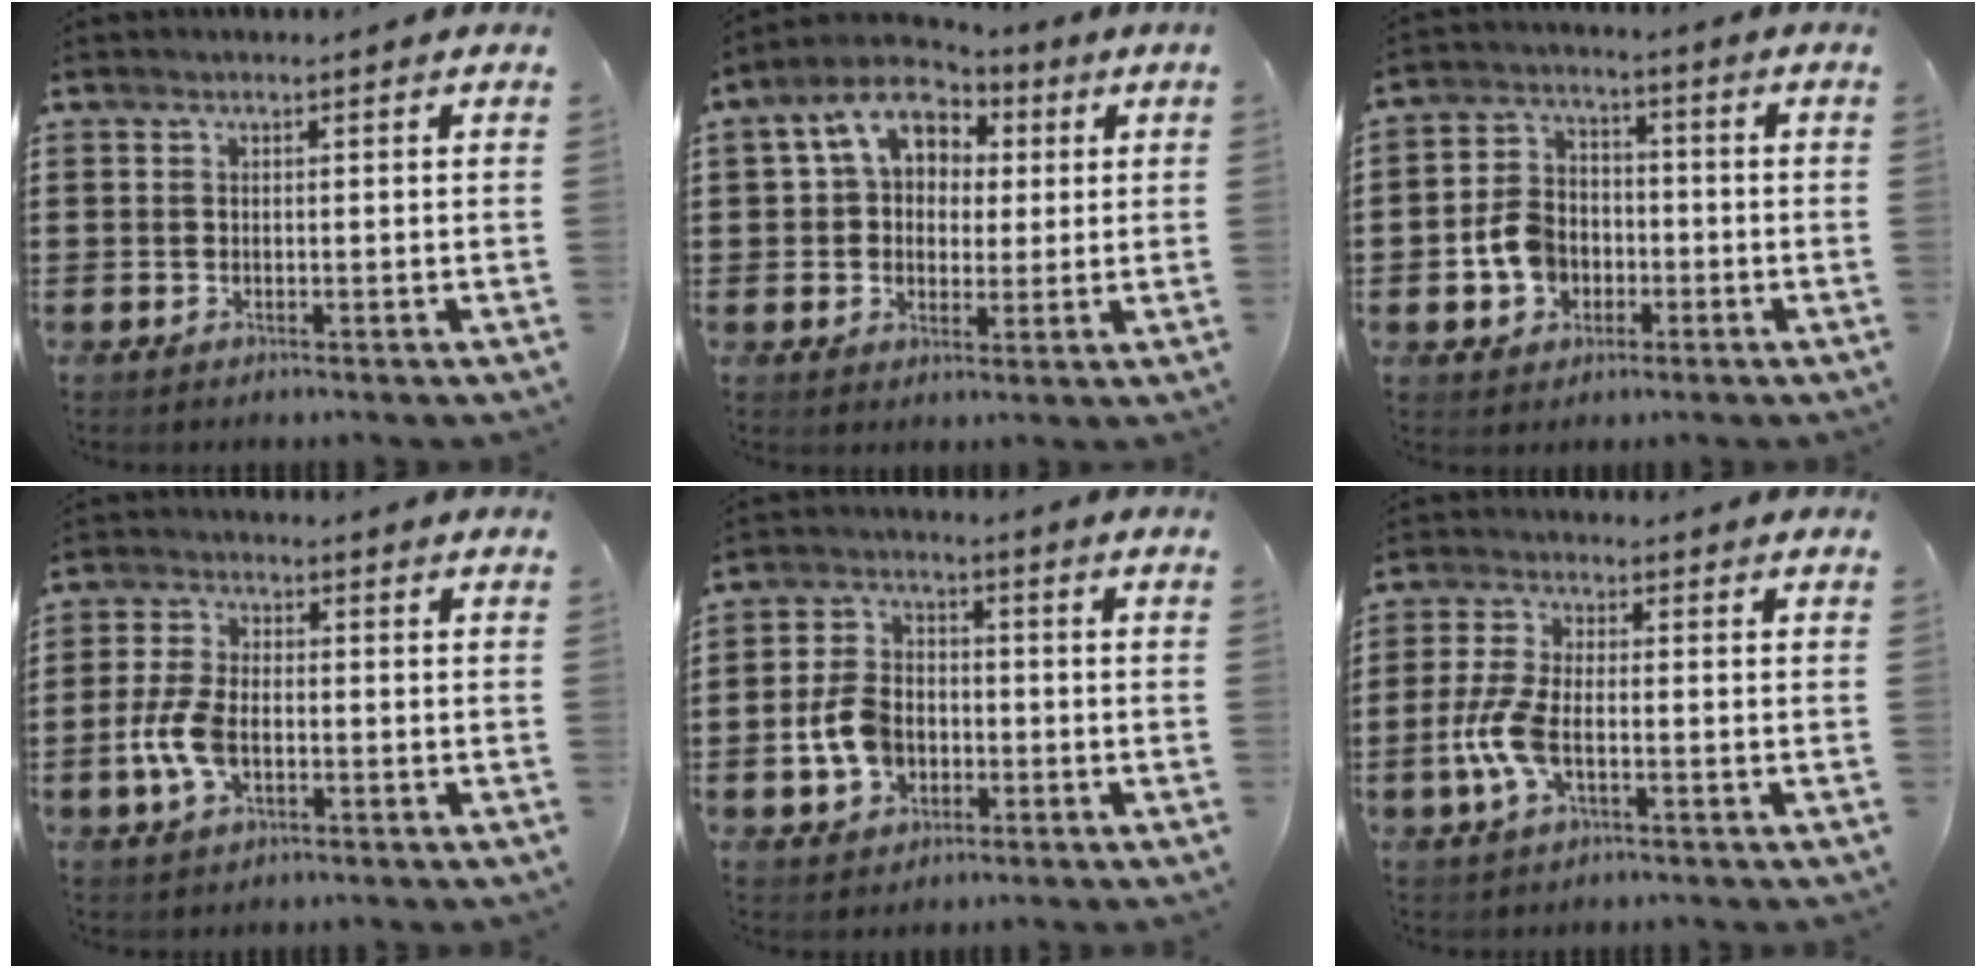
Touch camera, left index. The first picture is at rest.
{"total": 8.9, "force": [3.8, 6.7, 4.5], "torque": [-0.100, 0.004, 0.067]}
{"total": 7.1, "force": [-2.0, 5.8, 3.6], "torque": [-0.100, 0.011, -0.040]}
{"total": 6.5, "force": [-1.5, 3.3, 5.4], "torque": [-0.133, -0.006, -0.035]}
{"total": 7.2, "force": [-1.8, 5.1, 4.7], "torque": [-0.121, 0.003, -0.039]}
{"total": 6.5, "force": [-1.9, 2.6, 5.7], "torque": [-0.135, -0.010, -0.039]}